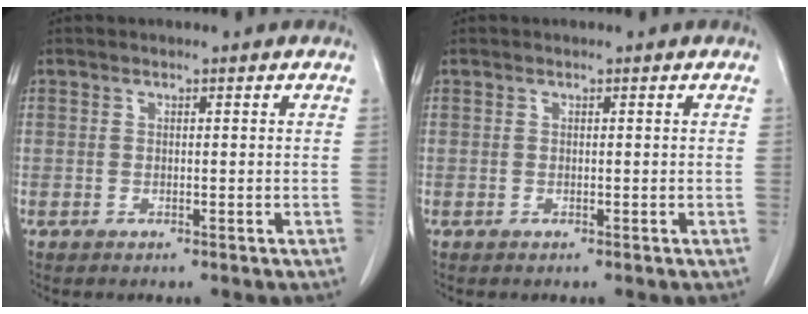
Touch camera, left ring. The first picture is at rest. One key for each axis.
{"total": 0.0}